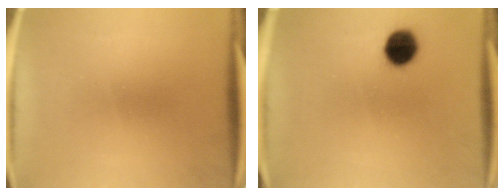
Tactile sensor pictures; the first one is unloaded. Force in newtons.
{"total": 8.1}